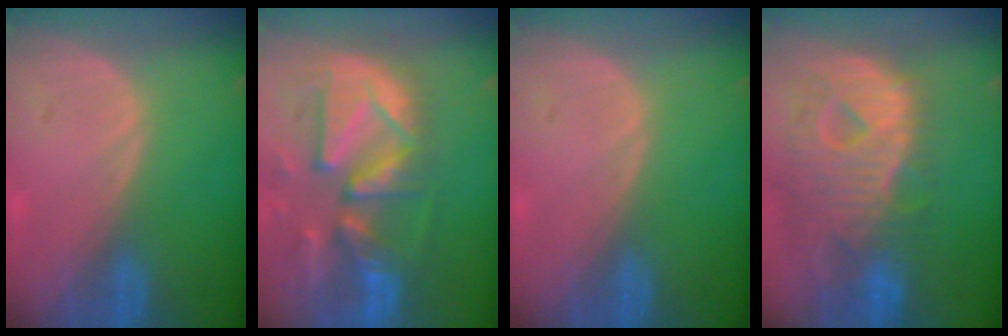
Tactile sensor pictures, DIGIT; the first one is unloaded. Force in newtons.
{"total": 13.3, "press": 11.4, "slide": 6.9}
{"total": 0.0}
{"total": 12.8, "press": 10.9, "slide": 6.7}